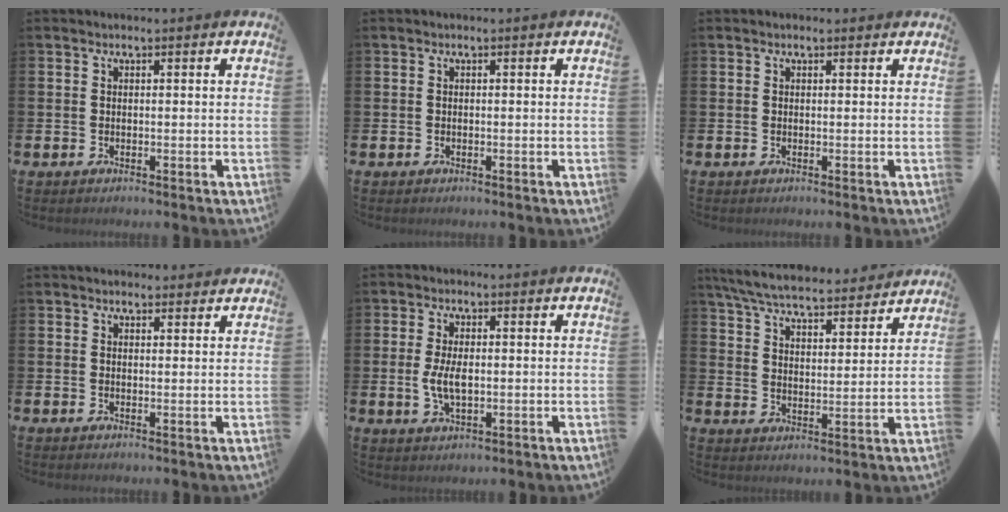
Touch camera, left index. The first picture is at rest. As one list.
[{"total": 0.0}, {"total": 0.0}, {"total": 1.7, "force": [1.6, 0.7, 0.1], "torque": [0.012, -0.003, 0.026]}, {"total": 4.2, "force": [-0.1, 2.0, 3.6], "torque": [-0.071, 0.001, -0.006]}, {"total": 7.0, "force": [6.6, 1.1, 1.9], "torque": [-0.068, -0.041, 0.117]}]